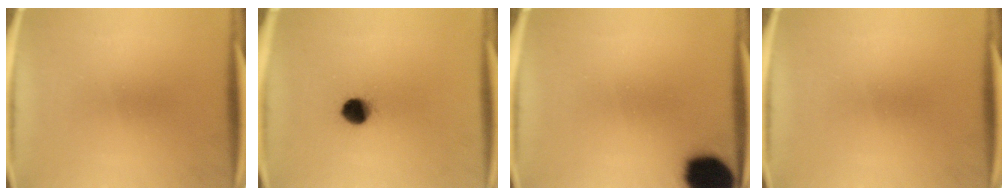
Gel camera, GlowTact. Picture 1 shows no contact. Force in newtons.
{"total": 6.2}
{"total": 17.2}
{"total": 0.0}